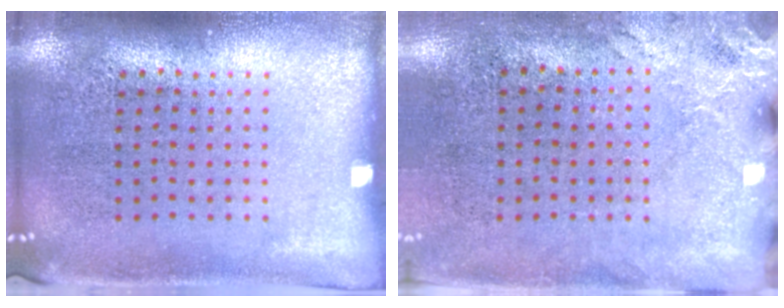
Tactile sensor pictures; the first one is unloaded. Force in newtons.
{"total": 2.6, "press": 2.1, "slide": 1.5}